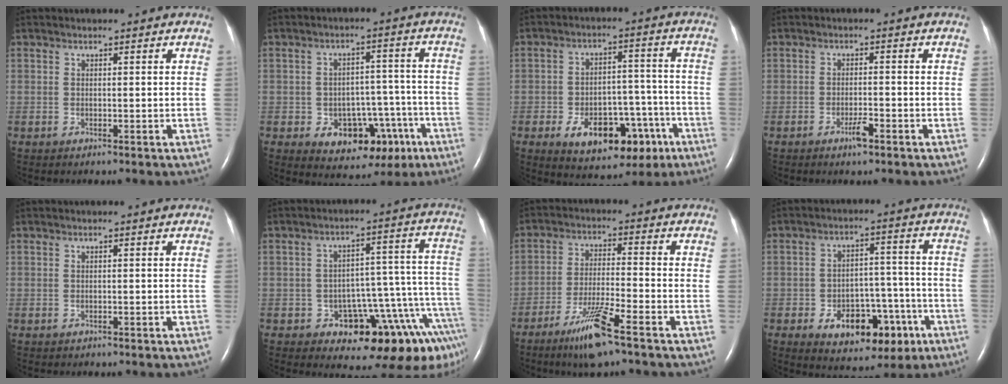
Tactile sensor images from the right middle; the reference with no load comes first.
{"total": 10.8, "force": [-5.0, 6.9, 6.7], "torque": [-0.079, 0.027, -0.055]}
{"total": 13.6, "force": [-6.8, 7.4, 9.1], "torque": [-0.124, 0.021, -0.087]}
{"total": 2.5, "force": [-1.6, 0.3, 1.9], "torque": [-0.036, -0.001, -0.028]}
{"total": 0.0}
{"total": 14.8, "force": [-8.8, 5.5, 10.5], "torque": [-0.066, 0.074, -0.113]}
{"total": 8.7, "force": [-5.8, -0.1, 6.5], "torque": [-0.131, -0.023, -0.109]}
{"total": 12.1, "force": [-5.5, 7.0, 8.1], "torque": [-0.110, 0.024, -0.067]}